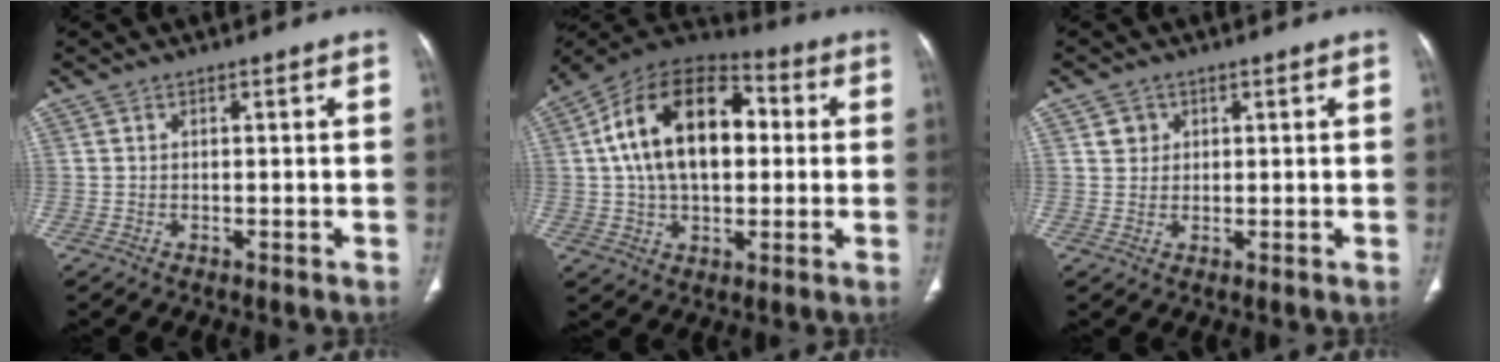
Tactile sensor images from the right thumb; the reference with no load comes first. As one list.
[{"total": 20.7, "force": [2.8, 12.7, 16.1], "torque": [-0.256, 0.027, 0.038]}, {"total": 2.4, "force": [1.0, 2.1, 0.5], "torque": [0.006, -0.005, 0.014]}]